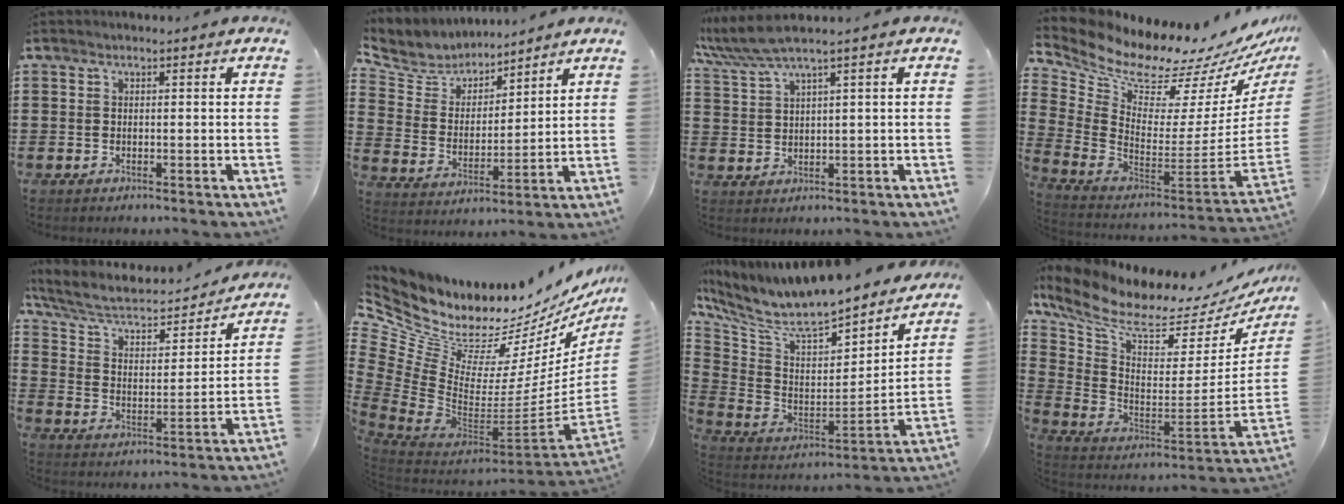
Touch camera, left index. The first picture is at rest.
{"total": 6.0, "force": [5.6, 2.1, 0.3], "torque": [-0.046, -0.037, 0.097]}
{"total": 4.5, "force": [3.2, -0.1, 3.2], "torque": [-0.079, -0.007, 0.052]}
{"total": 8.8, "force": [7.9, 2.1, 3.3], "torque": [-0.095, -0.081, 0.128]}
{"total": 6.2, "force": [5.1, 2.2, 2.7], "torque": [-0.077, -0.036, 0.083]}
{"total": 10.3, "force": [8.7, 4.3, 3.4], "torque": [-0.112, -0.094, 0.156]}
{"total": 7.8, "force": [7.0, 1.6, 3.0], "torque": [-0.099, -0.071, 0.114]}
{"total": 7.1, "force": [5.4, 1.9, 4.3], "torque": [-0.111, -0.058, 0.087]}